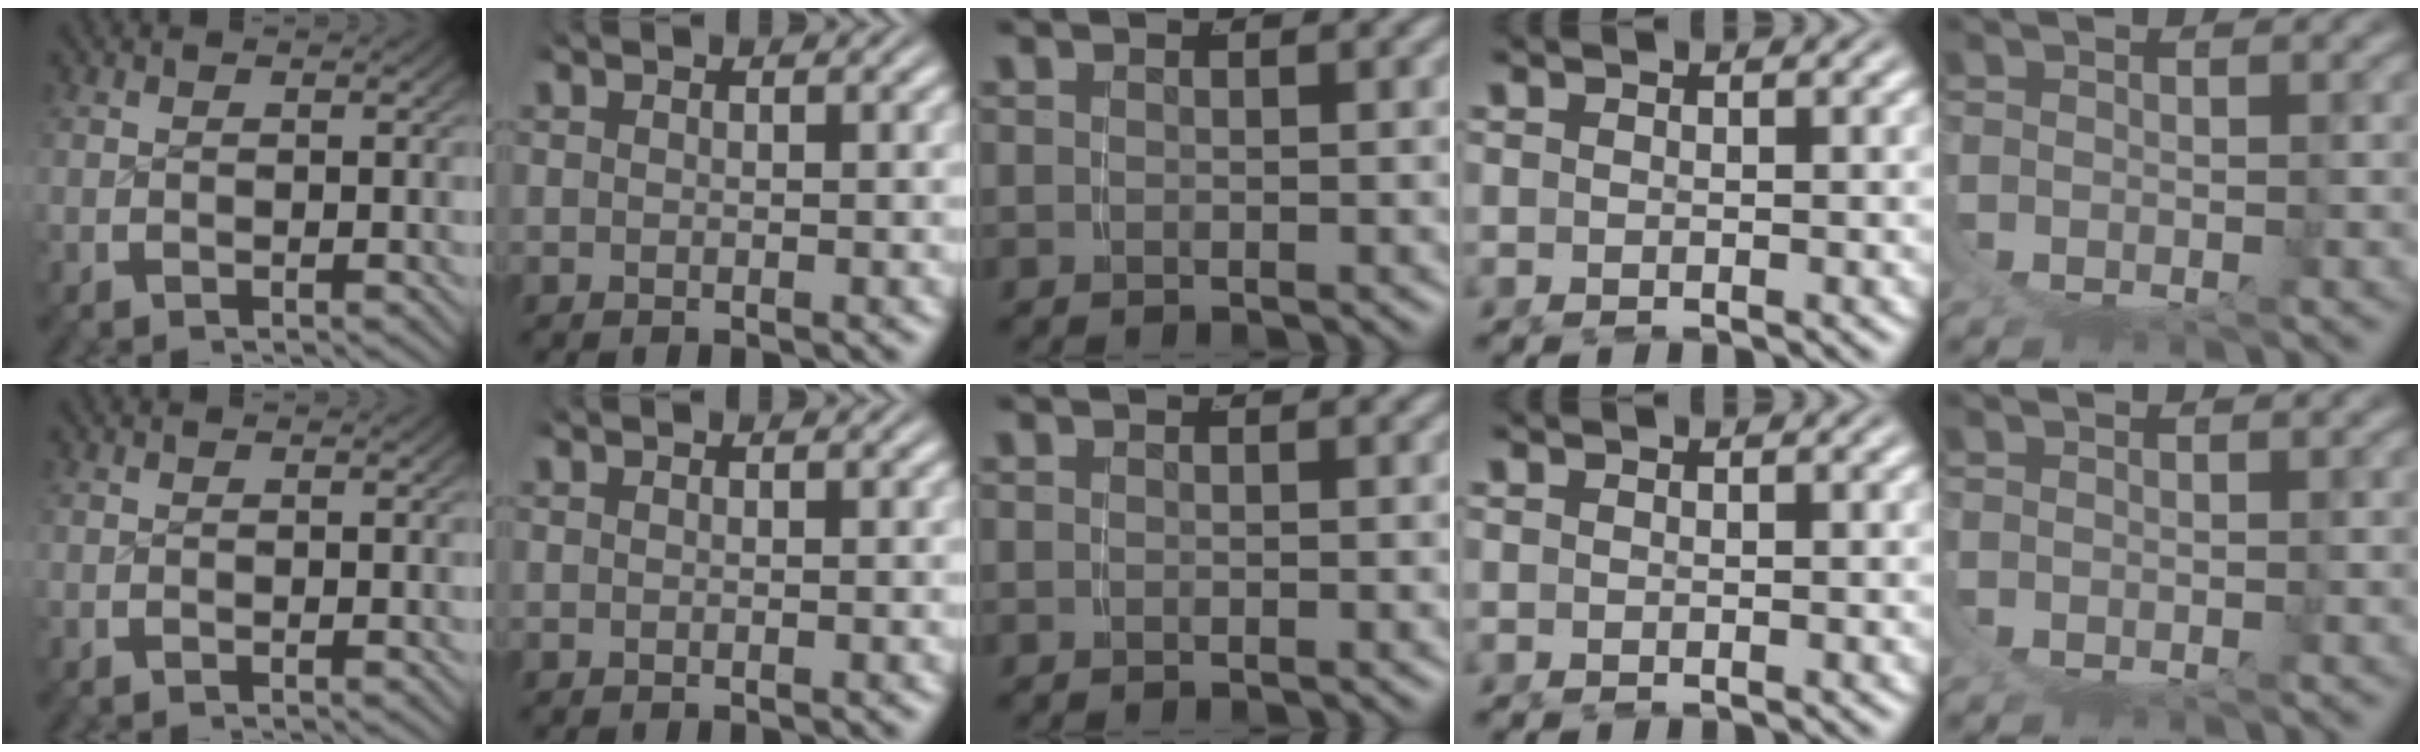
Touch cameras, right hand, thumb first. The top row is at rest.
{}